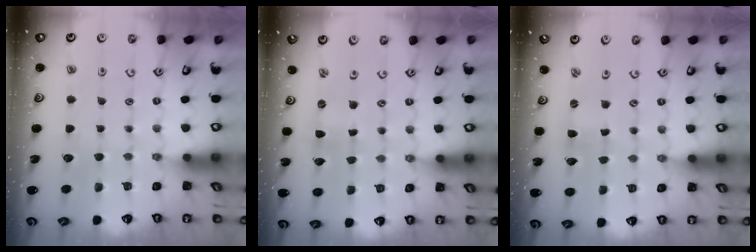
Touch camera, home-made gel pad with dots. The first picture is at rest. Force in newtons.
{"total": 0.0}
{"total": 0.6, "press": 0.6, "slide": 0.1}